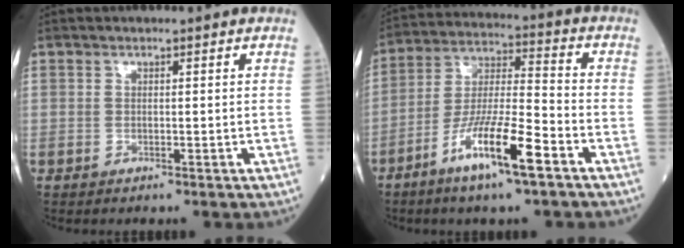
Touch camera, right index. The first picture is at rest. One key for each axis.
{"total": 12.4, "fx": -6.7, "fy": 0.9, "fz": 10.3, "tx": -0.199, "ty": -0.013, "tz": -0.129}